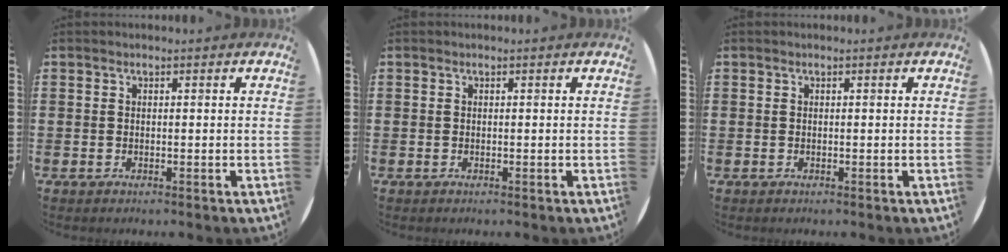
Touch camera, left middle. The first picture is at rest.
{"total": 0.0}
{"total": 0.0}